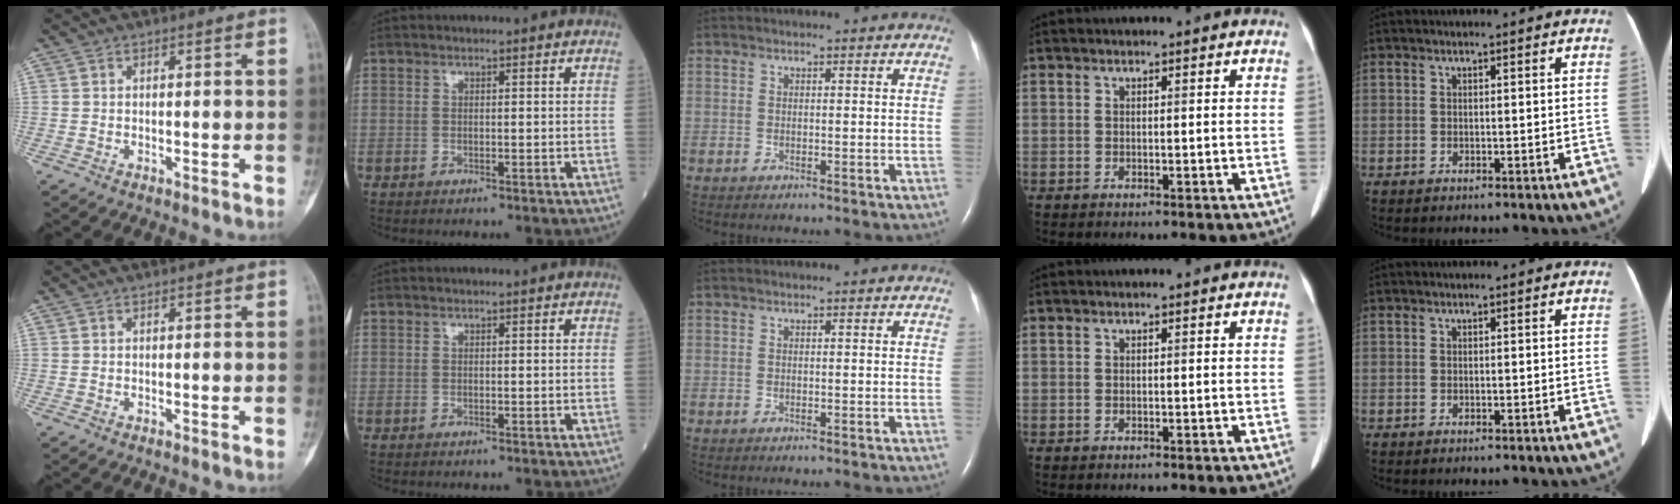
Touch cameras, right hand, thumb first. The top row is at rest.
{}